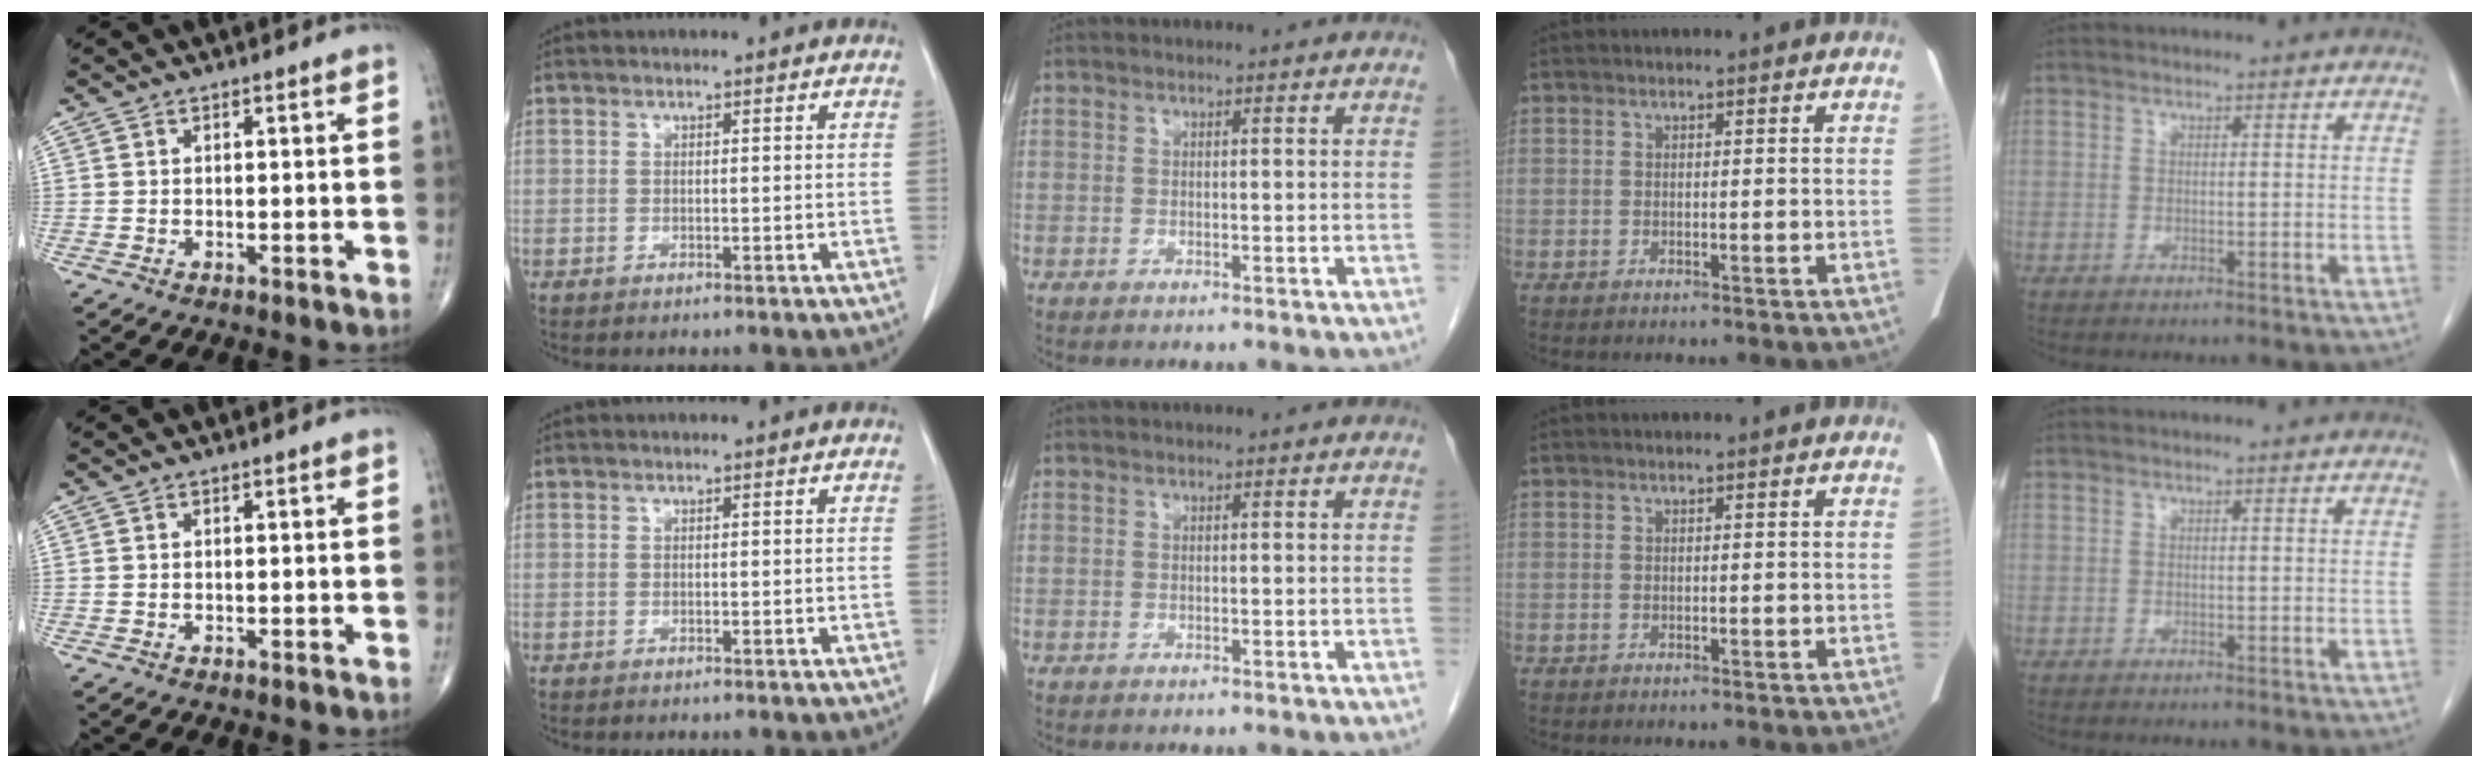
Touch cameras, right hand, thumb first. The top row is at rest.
{}